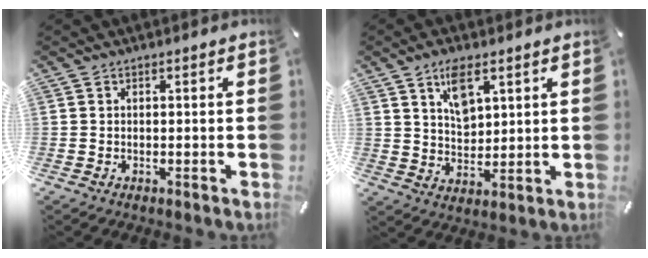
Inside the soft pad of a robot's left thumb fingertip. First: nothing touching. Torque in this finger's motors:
{"motor_torque": [0.27, -0.05, 0.26, 0.08, 0.06]}